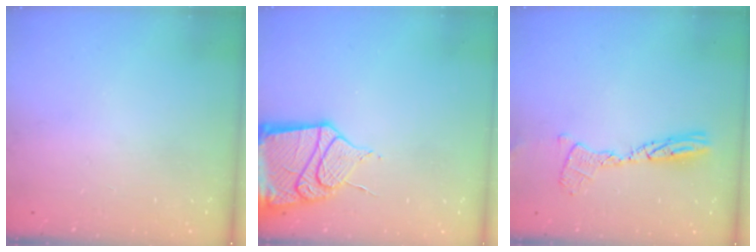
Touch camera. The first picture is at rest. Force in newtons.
{"total": 17.5, "press": 17.4, "slide": 1.8}
{"total": 10.3, "press": 10.3, "slide": 1.1}